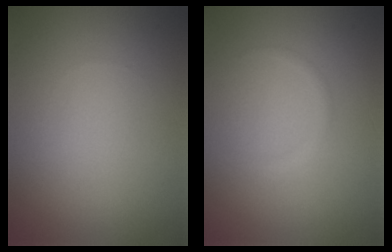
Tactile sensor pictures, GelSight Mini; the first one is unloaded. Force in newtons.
{"total": 0.7, "press": 0.7, "slide": 0.1}